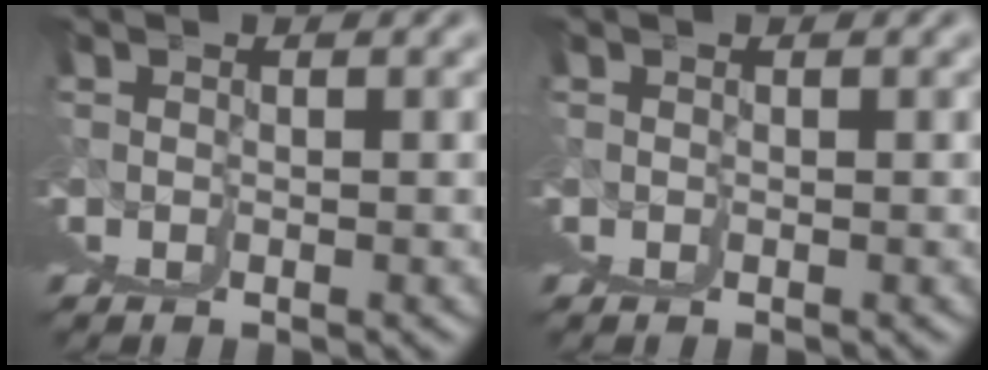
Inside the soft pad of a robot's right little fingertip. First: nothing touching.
{"total": 0.0}